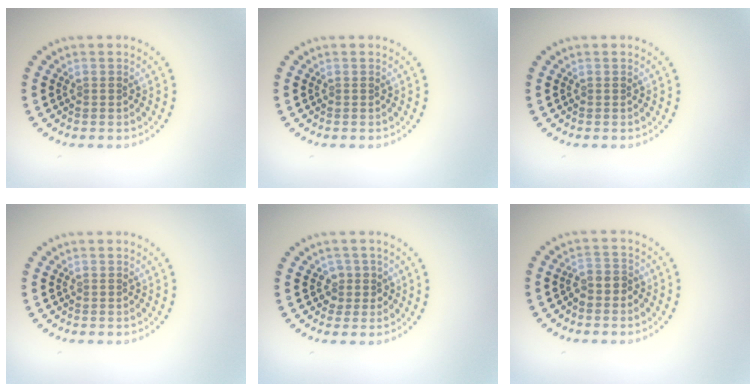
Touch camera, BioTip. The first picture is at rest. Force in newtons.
{"total": 0.0}
{"total": 0.0}
{"total": 0.0}
{"total": 1.7, "press": 1.3, "slide": 1.0}
{"total": 1.8, "press": 1.6, "slide": 0.9}